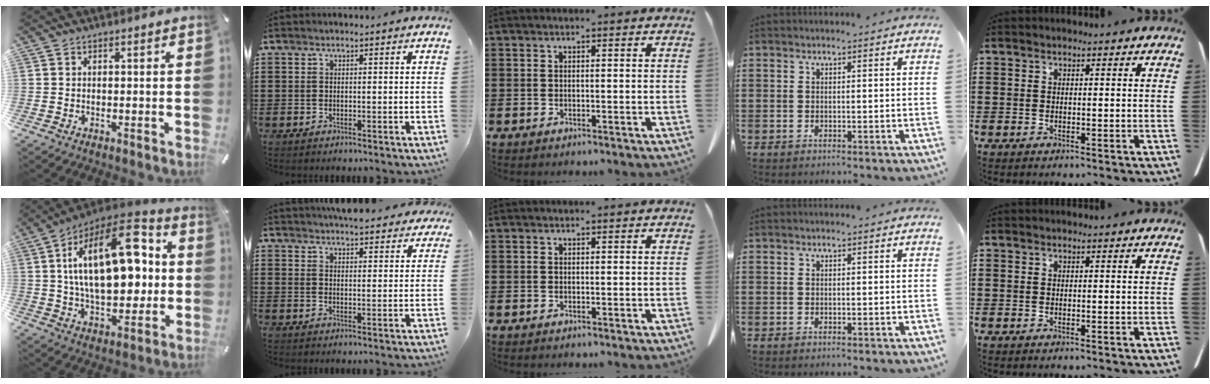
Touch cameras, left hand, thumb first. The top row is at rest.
{"thumb": {"total": 26.0, "force": [4.0, 14.1, 21.5], "torque": [-0.368, -0.011, 0.063]}, "index": {"total": 4.7, "force": [4.6, 0.4, 0.9], "torque": [-0.023, -0.018, 0.084]}}